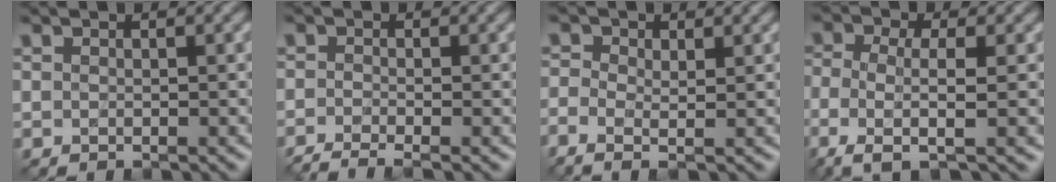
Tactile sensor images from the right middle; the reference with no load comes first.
{"total": 2.8, "force": [-2.1, 0.5, 1.8], "torque": [-0.032, -0.009, -0.049]}
{"total": 2.6, "force": [-0.4, 1.3, 2.2], "torque": [-0.056, -0.007, -0.012]}
{"total": 5.7, "force": [-2.1, 1.6, 5.0], "torque": [-0.105, -0.005, -0.049]}